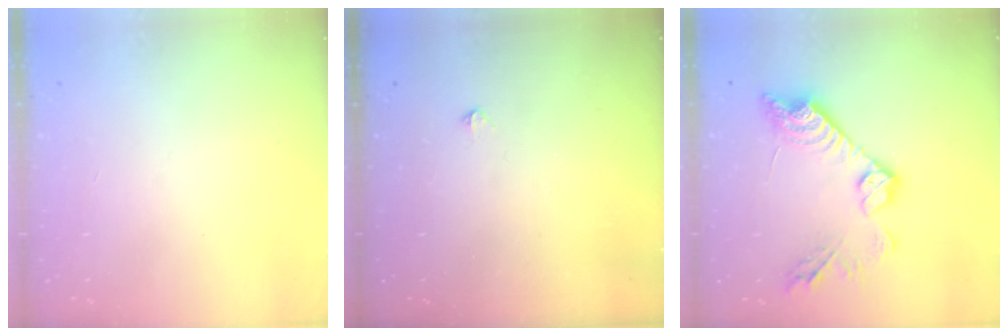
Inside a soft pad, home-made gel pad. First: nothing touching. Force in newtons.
{"total": 2.5, "press": 2.4, "slide": 0.4}
{"total": 16.1, "press": 16.0, "slide": 0.9}